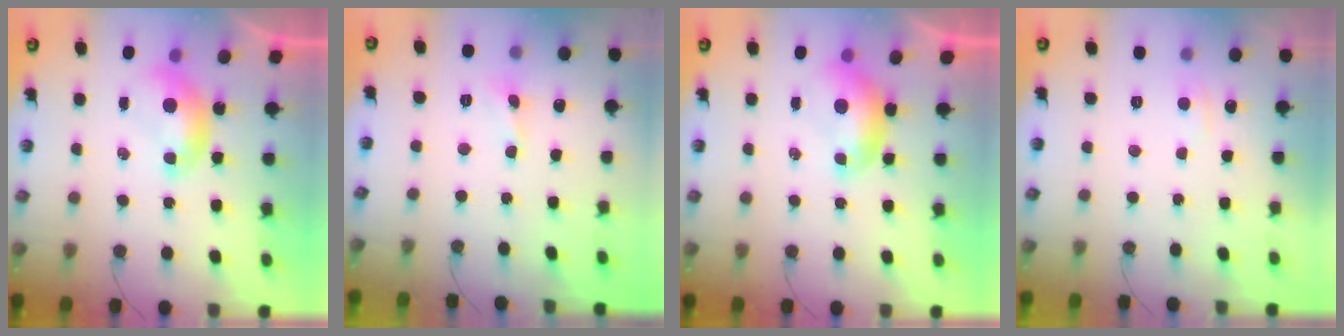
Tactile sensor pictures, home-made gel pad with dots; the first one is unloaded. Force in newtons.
{"total": 0.0}
{"total": 0.0}
{"total": 0.6, "press": 0.1, "slide": 0.6}